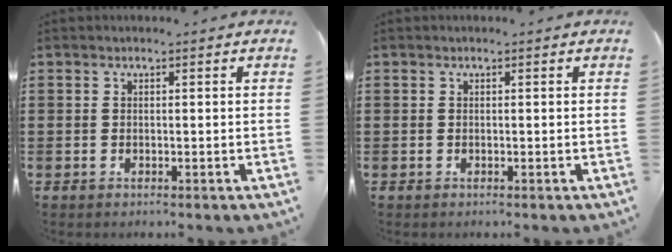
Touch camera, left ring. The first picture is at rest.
{"total": 0.0}